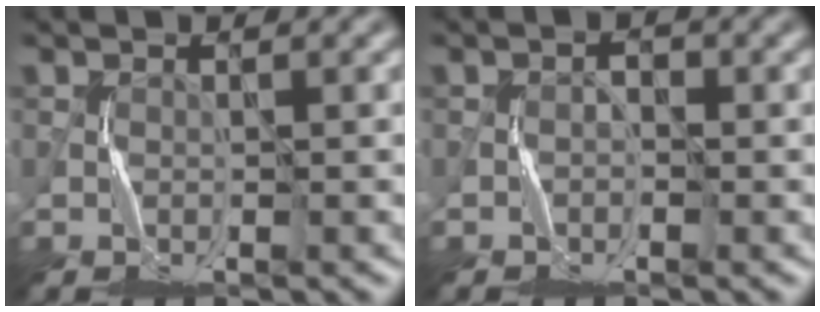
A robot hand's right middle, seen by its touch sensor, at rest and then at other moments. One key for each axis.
{"total": 1.0, "fx": -0.5, "fy": 0.8, "fz": 0.5, "tx": 0.005, "ty": 0.006, "tz": -0.011}